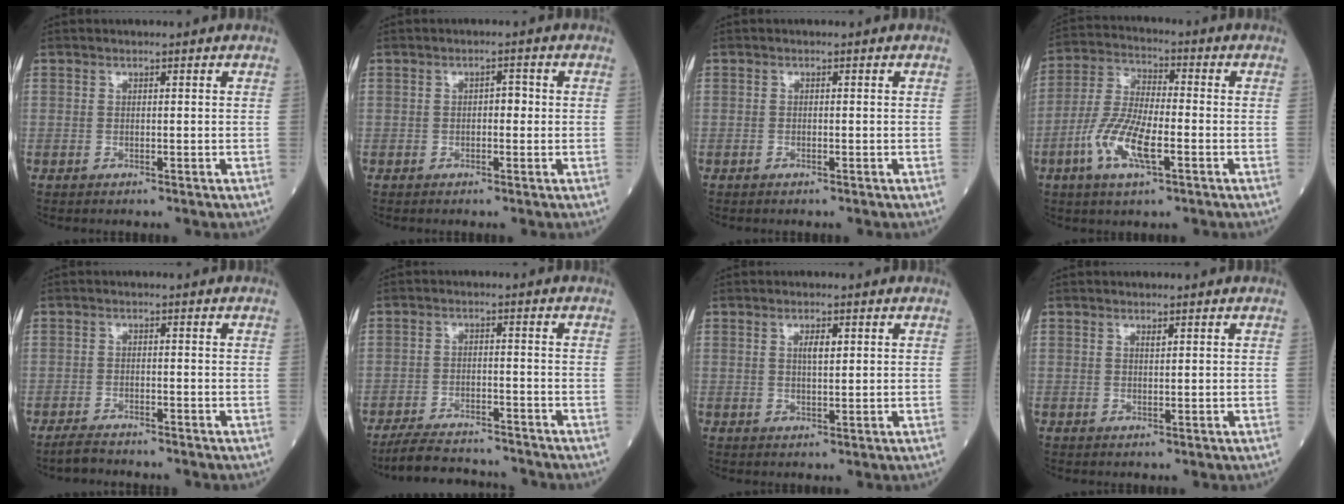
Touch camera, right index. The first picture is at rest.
{"total": 1.6, "force": [-0.1, 0.9, 1.4], "torque": [-0.015, 0.007, -0.004]}
{"total": 0.0}
{"total": 10.3, "force": [-3.8, 2.8, 9.2], "torque": [-0.197, -0.003, -0.074]}
{"total": 2.8, "force": [-2.7, 0.3, 0.7], "torque": [-0.018, -0.008, -0.049]}
{"total": 9.2, "force": [-8.8, 1.3, 2.5], "torque": [-0.040, 0.001, -0.141]}
{"total": 2.3, "force": [0.8, 0.6, 2.1], "torque": [-0.037, -0.001, 0.014]}
{"total": 0.5, "force": [0.4, 0.1, 0.4], "torque": [-0.010, -0.003, 0.007]}